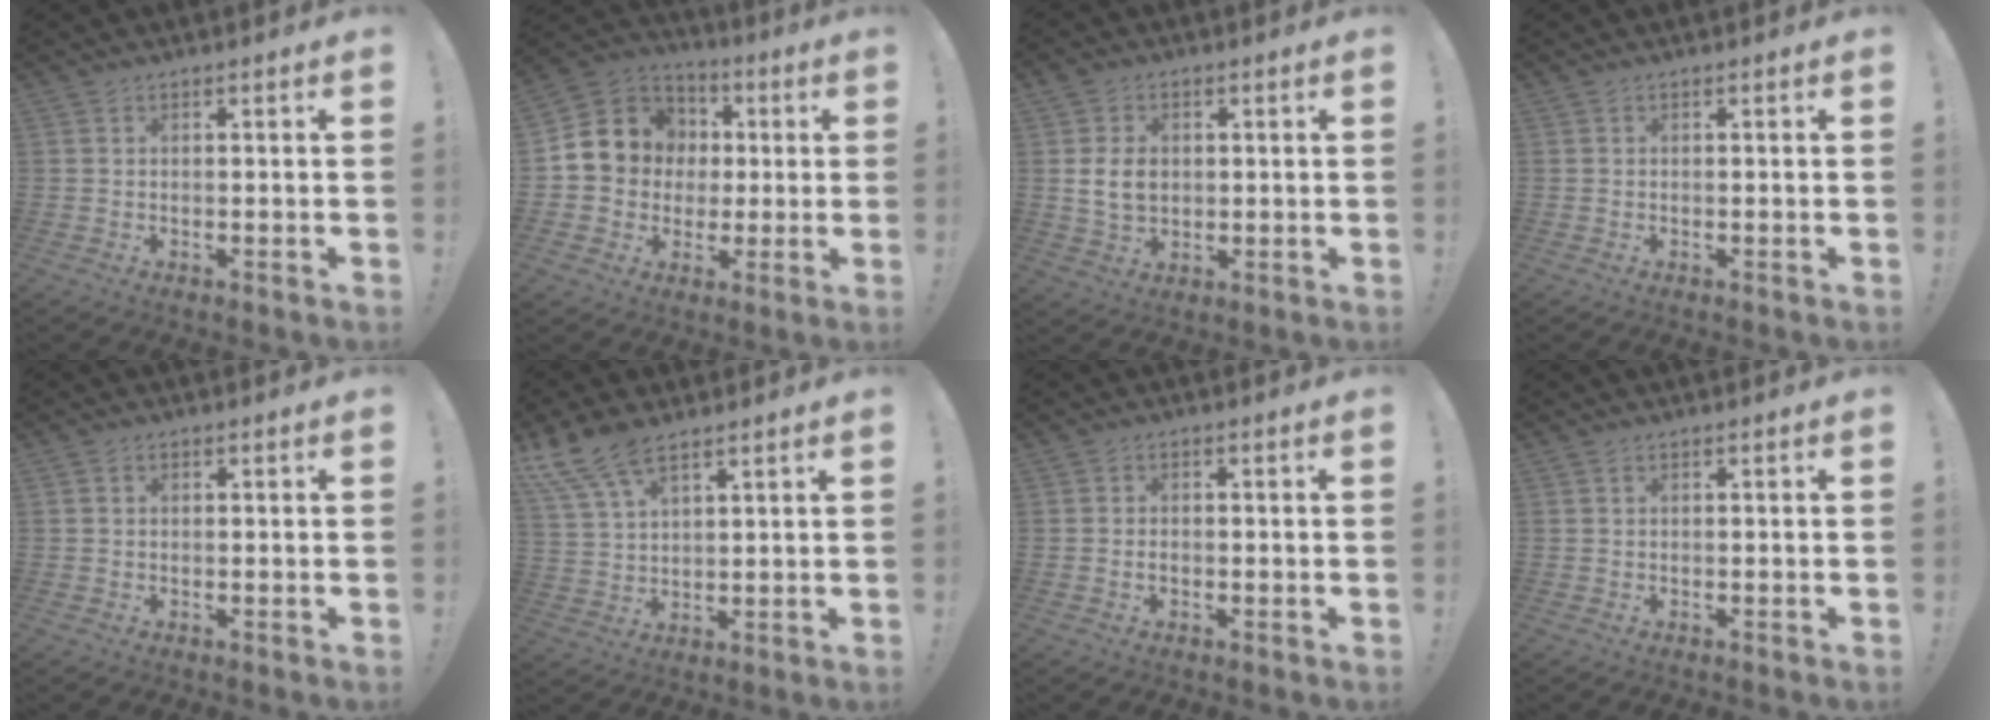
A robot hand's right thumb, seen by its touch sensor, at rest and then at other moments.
{"total": 12.3, "force": [1.5, 11.7, 3.5], "torque": [-0.039, 0.001, 0.048]}
{"total": 7.6, "force": [0.6, 5.9, 4.8], "torque": [-0.072, 0.001, 0.011]}
{"total": 0.0}
{"total": 0.6, "force": [0.1, 0.6, 0.2], "torque": [-0.004, 0.003, 0.003]}
{"total": 10.8, "force": [7.7, 4.8, 5.8], "torque": [-0.115, -0.030, 0.150]}
{"total": 1.3, "force": [-0.6, 0.8, 0.9], "torque": [-0.006, 0.001, -0.012]}
{"total": 0.0}